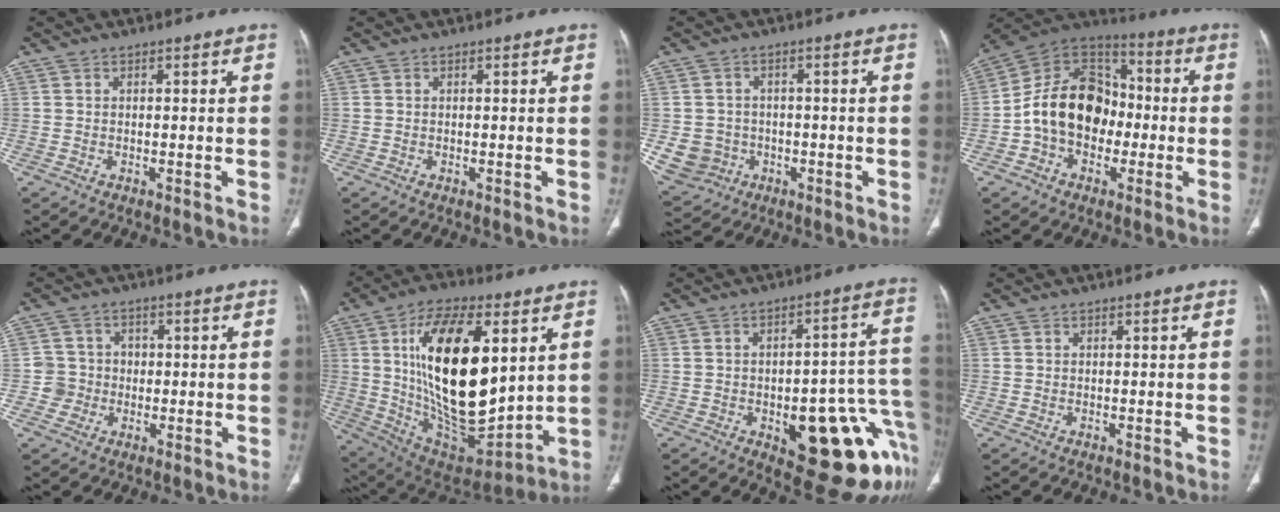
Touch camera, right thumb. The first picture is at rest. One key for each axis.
{"total": 0.0}
{"total": 7.2, "fx": -1.6, "fy": 6.7, "fz": 1.9, "tx": -0.029, "ty": 0.014, "tz": -0.016}
{"total": 17.1, "fx": -2.2, "fy": 12.8, "fz": 11.1, "tx": -0.156, "ty": 0.045, "tz": -0.048}
{"total": 4.5, "fx": -0.8, "fy": 4.5, "fz": 0.0, "tx": 0.033, "ty": 0.015, "tz": -0.022}
{"total": 28.8, "fx": 6.3, "fy": 13.2, "fz": 24.8, "tx": -0.419, "ty": -0.038, "tz": 0.119}
{"total": 20.9, "fx": -7.6, "fy": 8.4, "fz": 17.5, "tx": -0.150, "ty": 0.046, "tz": -0.079}
{"total": 0.0}